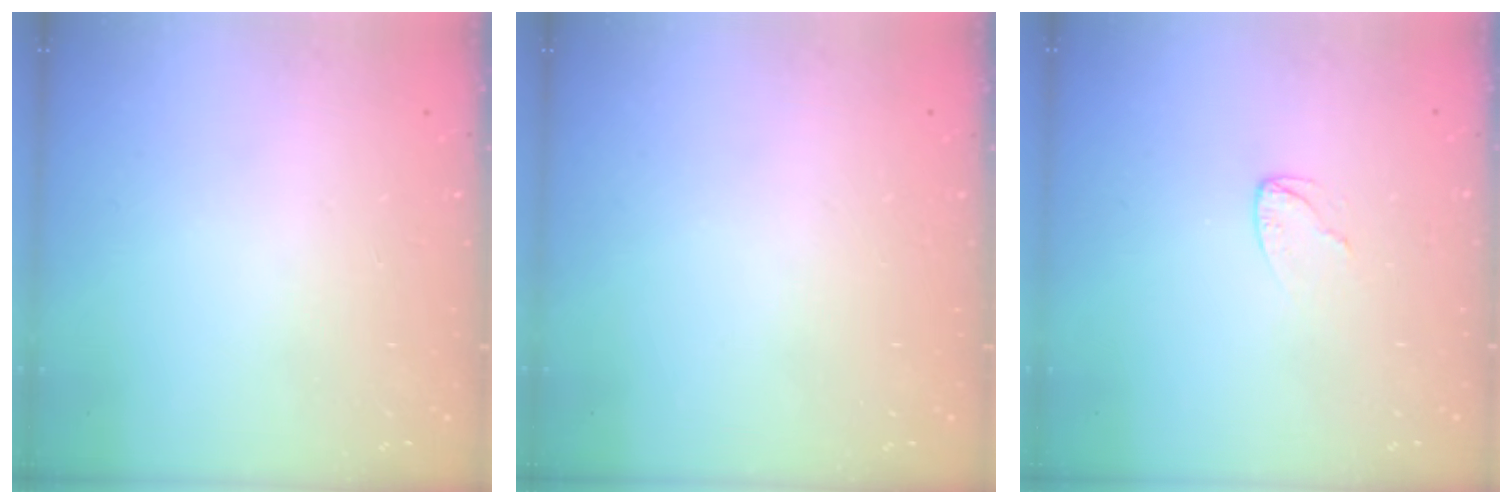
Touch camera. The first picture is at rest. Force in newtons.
{"total": 0.0}
{"total": 2.4, "press": 2.4, "slide": 0.2}